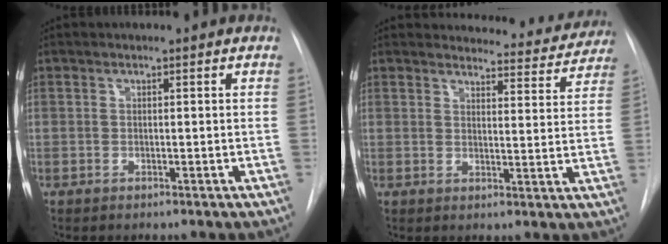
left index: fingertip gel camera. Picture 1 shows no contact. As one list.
[{"total": 12.0, "force": [11.7, 2.9, 0.7], "torque": [0.024, -0.032, 0.114]}]